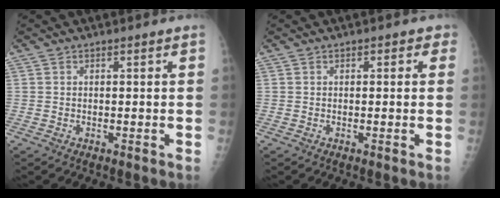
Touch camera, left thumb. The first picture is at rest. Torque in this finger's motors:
{"motor_torque": [-0.22, 0.11, -0.31, 0.05, 0.01]}